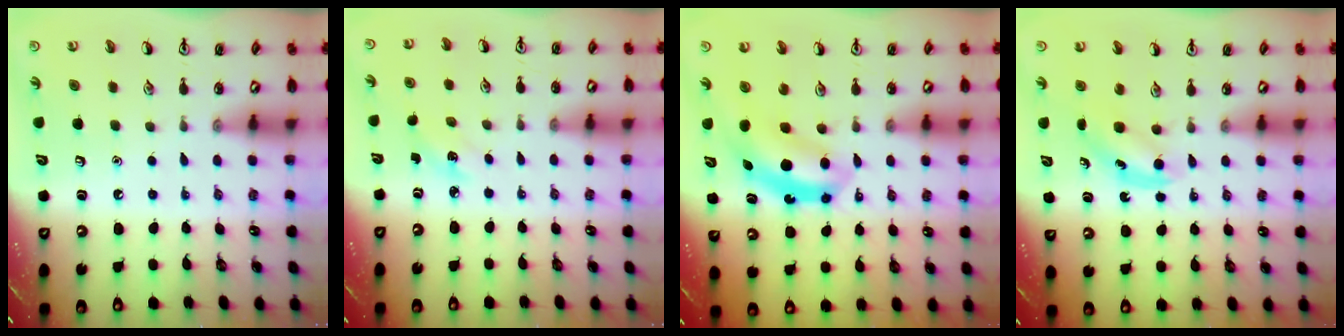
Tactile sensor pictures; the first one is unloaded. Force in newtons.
{"total": 2.1, "press": 2.0, "slide": 0.8}
{"total": 5.9, "press": 5.7, "slide": 1.6}
{"total": 3.8, "press": 3.8, "slide": 0.7}